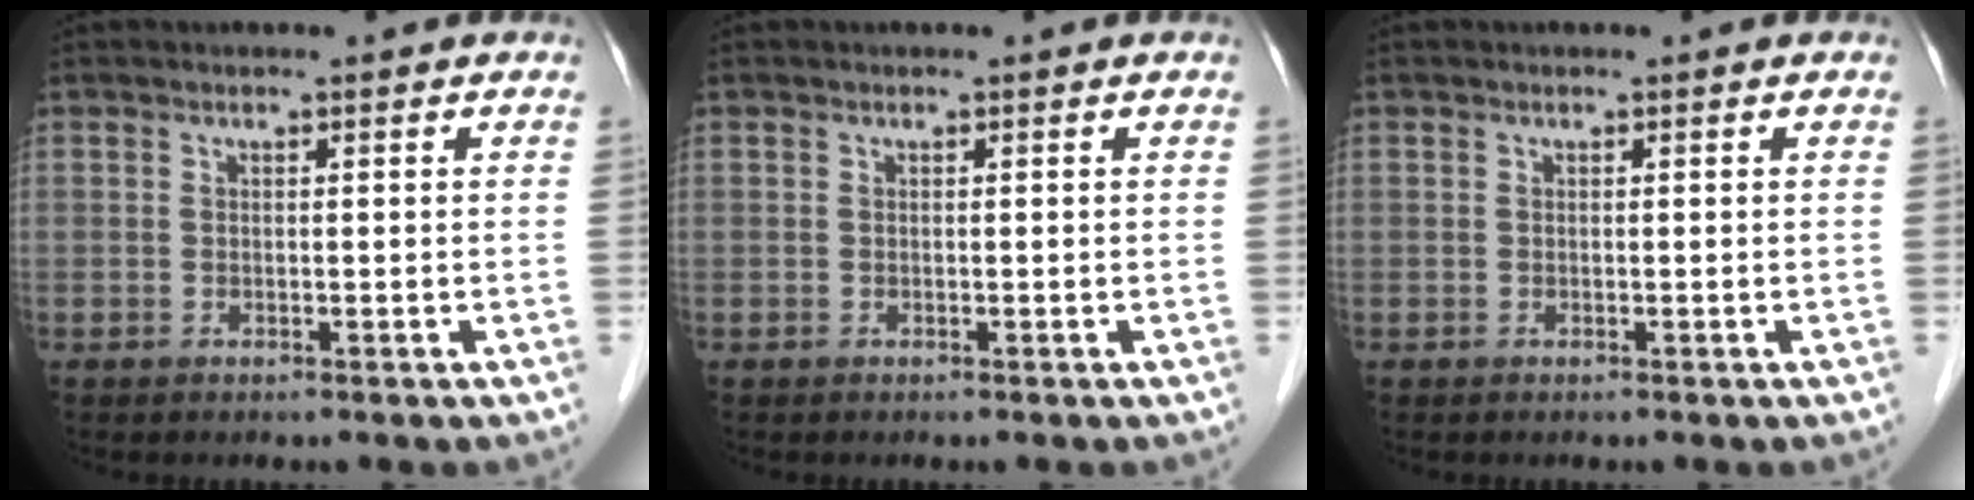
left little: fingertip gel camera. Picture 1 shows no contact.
{"total": 0.0}
{"total": 0.0}